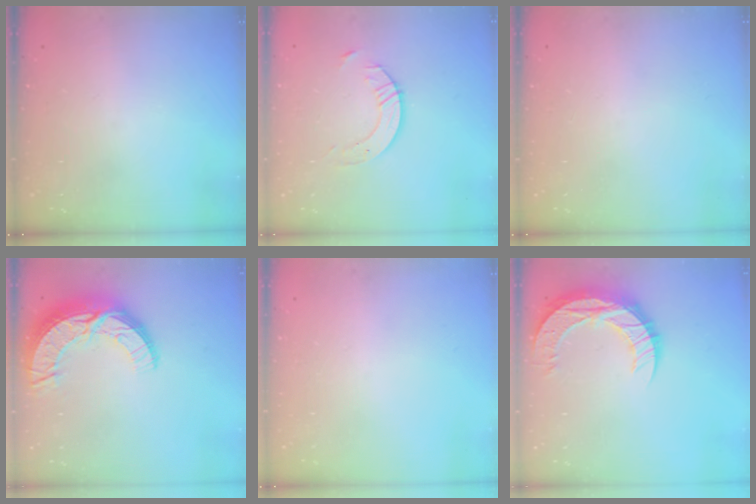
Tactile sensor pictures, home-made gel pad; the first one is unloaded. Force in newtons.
{"total": 5.3, "press": 5.3, "slide": 0.6}
{"total": 0.0}
{"total": 15.2, "press": 15.2, "slide": 1.0}
{"total": 0.0}
{"total": 12.8, "press": 12.8, "slide": 0.9}